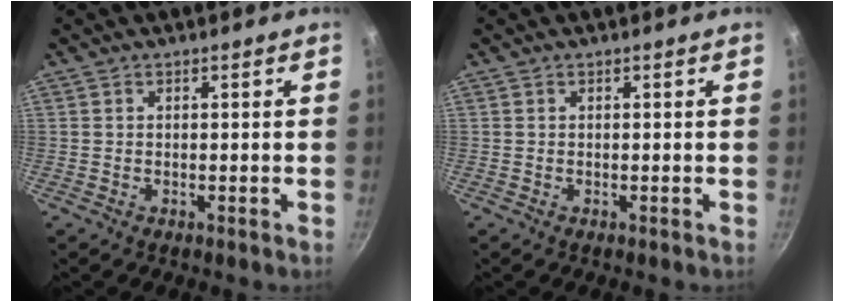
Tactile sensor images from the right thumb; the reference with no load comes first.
{"total": 0.0}